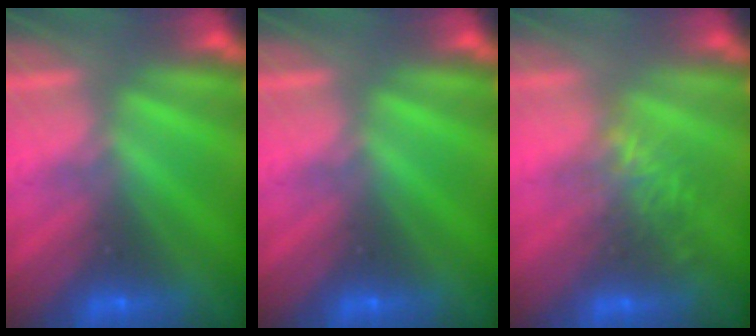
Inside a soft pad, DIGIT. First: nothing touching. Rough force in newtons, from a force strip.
{"total": 0.0}
{"total": 3.7}